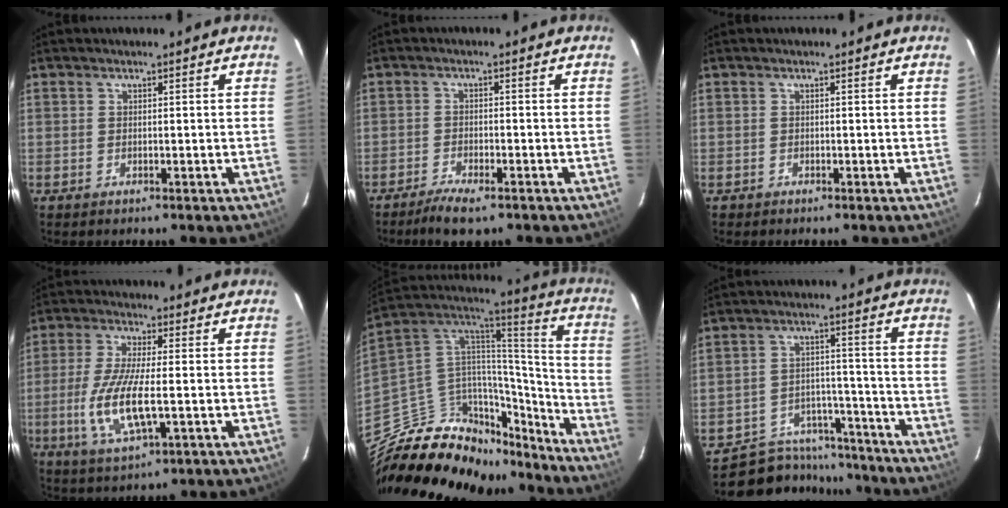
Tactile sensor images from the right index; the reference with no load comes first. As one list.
[{"total": 5.2, "force": [-4.0, 1.3, 3.1], "torque": [-0.078, -0.010, -0.074]}, {"total": 0.9, "force": [-0.4, 0.7, -0.2], "torque": [0.000, 0.003, -0.006]}, {"total": 11.6, "force": [-2.5, 3.2, 10.8], "torque": [-0.227, -0.015, -0.047]}, {"total": 28.7, "force": [-22.1, 13.9, 12.0], "torque": [-0.235, 0.056, -0.329]}, {"total": 12.9, "force": [-11.3, 6.2, 1.3], "torque": [-0.037, 0.043, -0.155]}]